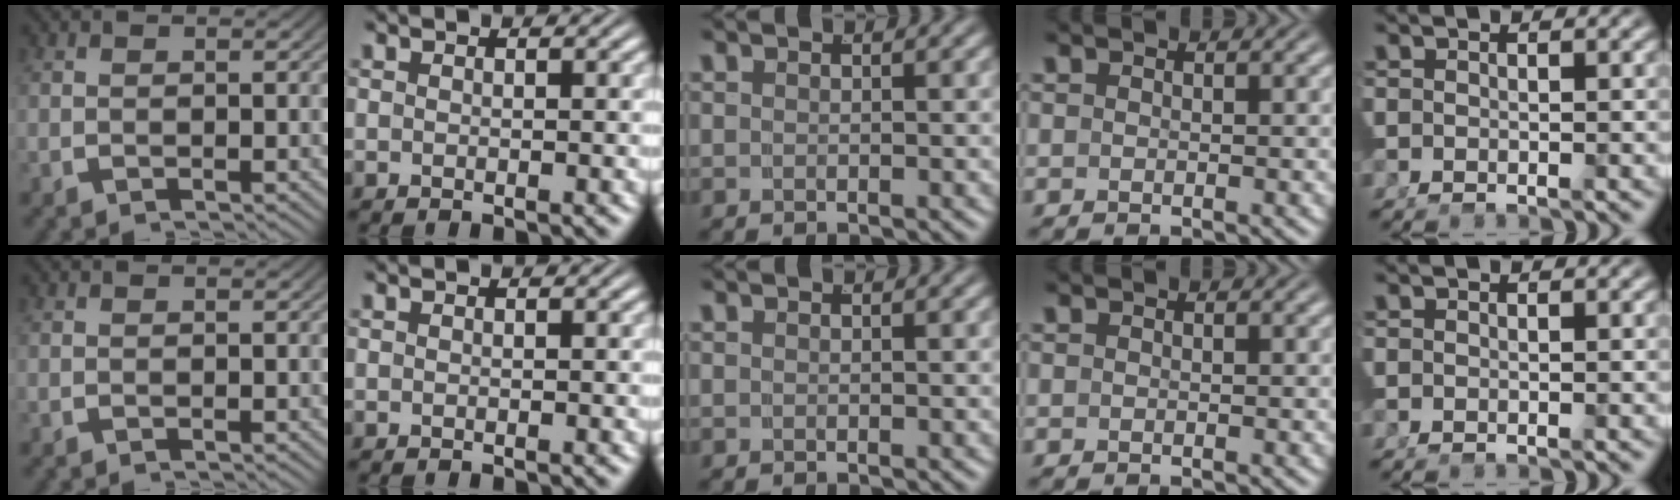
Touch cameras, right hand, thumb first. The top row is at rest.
{}